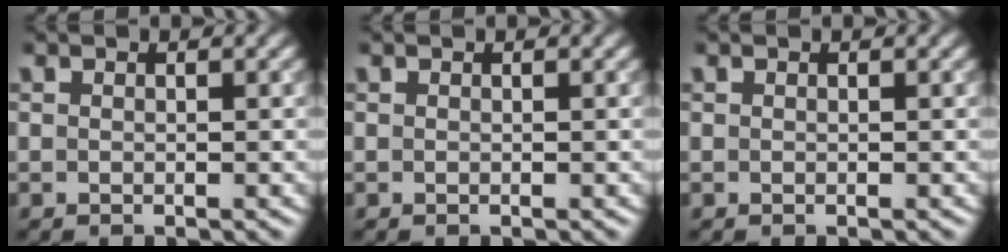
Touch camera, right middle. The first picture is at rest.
{"total": 0.0}
{"total": 0.0}